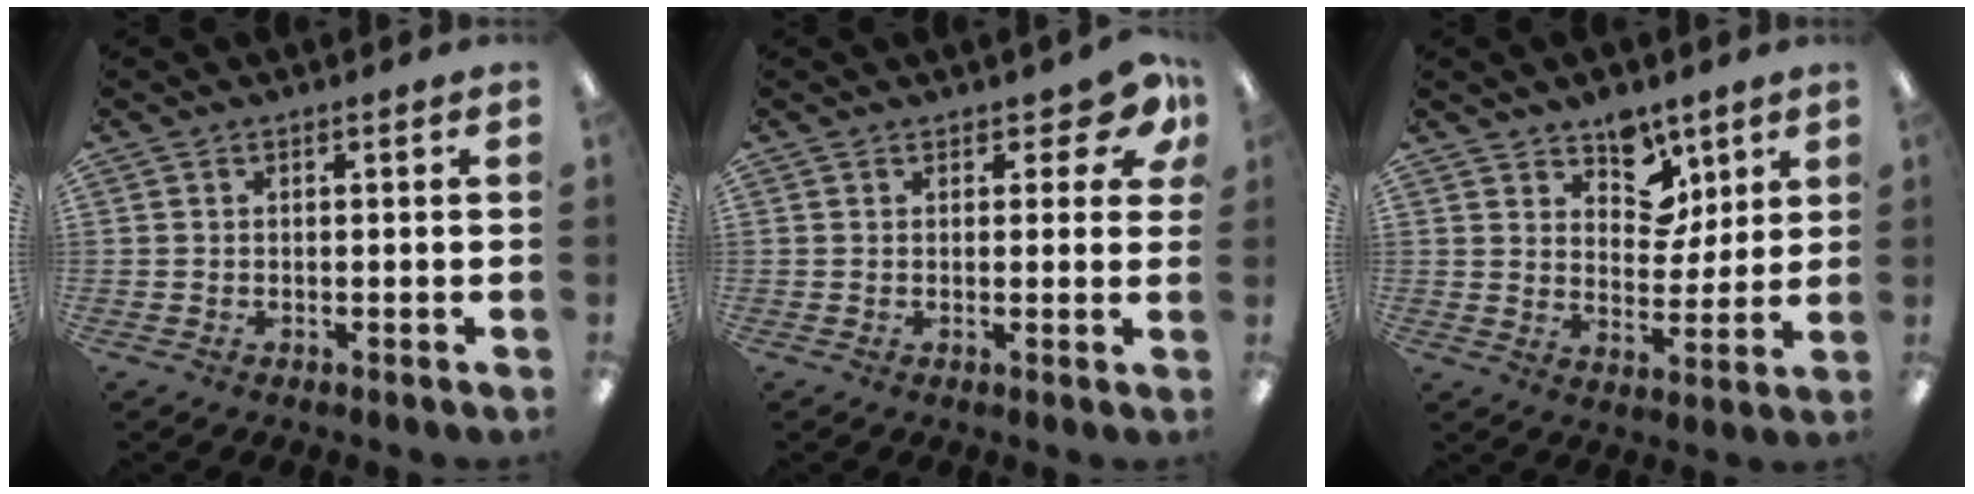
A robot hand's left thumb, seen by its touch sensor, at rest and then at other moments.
{"total": 5.7, "force": [3.6, 2.9, 3.4], "torque": [-0.032, -0.015, 0.059]}
{"total": 9.6, "force": [6.9, 6.0, 2.8], "torque": [-0.032, -0.047, 0.125]}